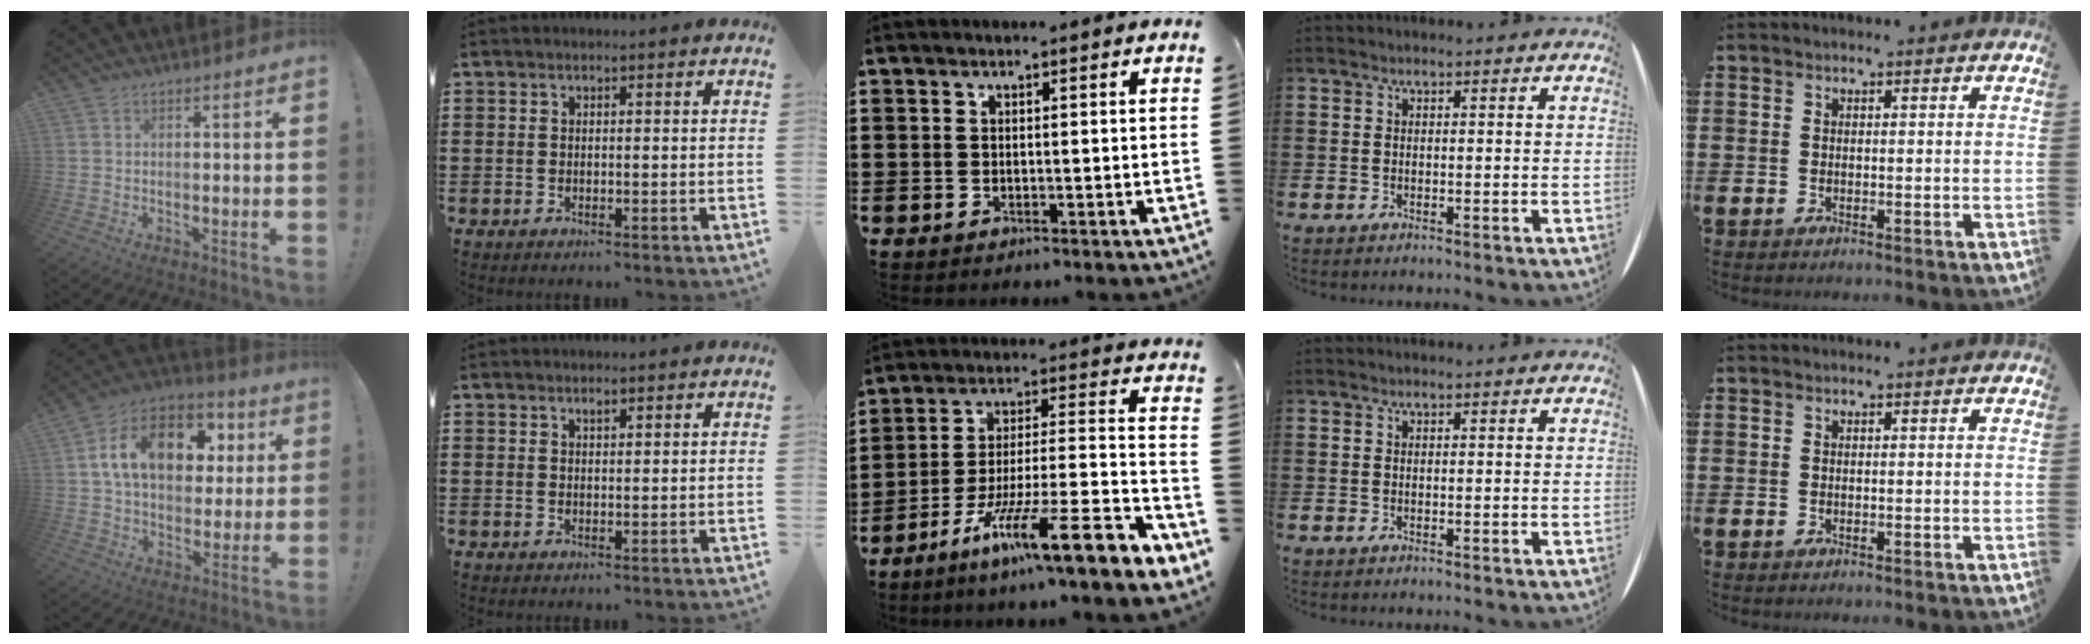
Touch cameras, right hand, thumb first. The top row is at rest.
{"thumb": {"total": 18.0, "force": [5.0, 12.3, 12.1], "torque": [-0.189, -0.002, 0.092]}, "index": {"total": 0.7, "force": [0.5, 0.3, 0.4], "torque": [-0.009, 0.001, 0.010]}, "middle": {"total": 12.8, "force": [-8.7, 0.3, 9.4], "torque": [-0.149, 0.001, -0.159]}}